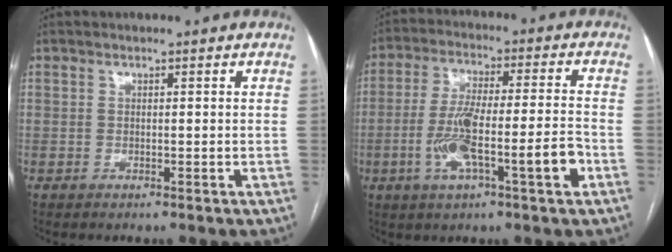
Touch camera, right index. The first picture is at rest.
{"total": 12.2, "force": [-3.9, 1.5, 11.4], "torque": [-0.209, 0.009, -0.064]}